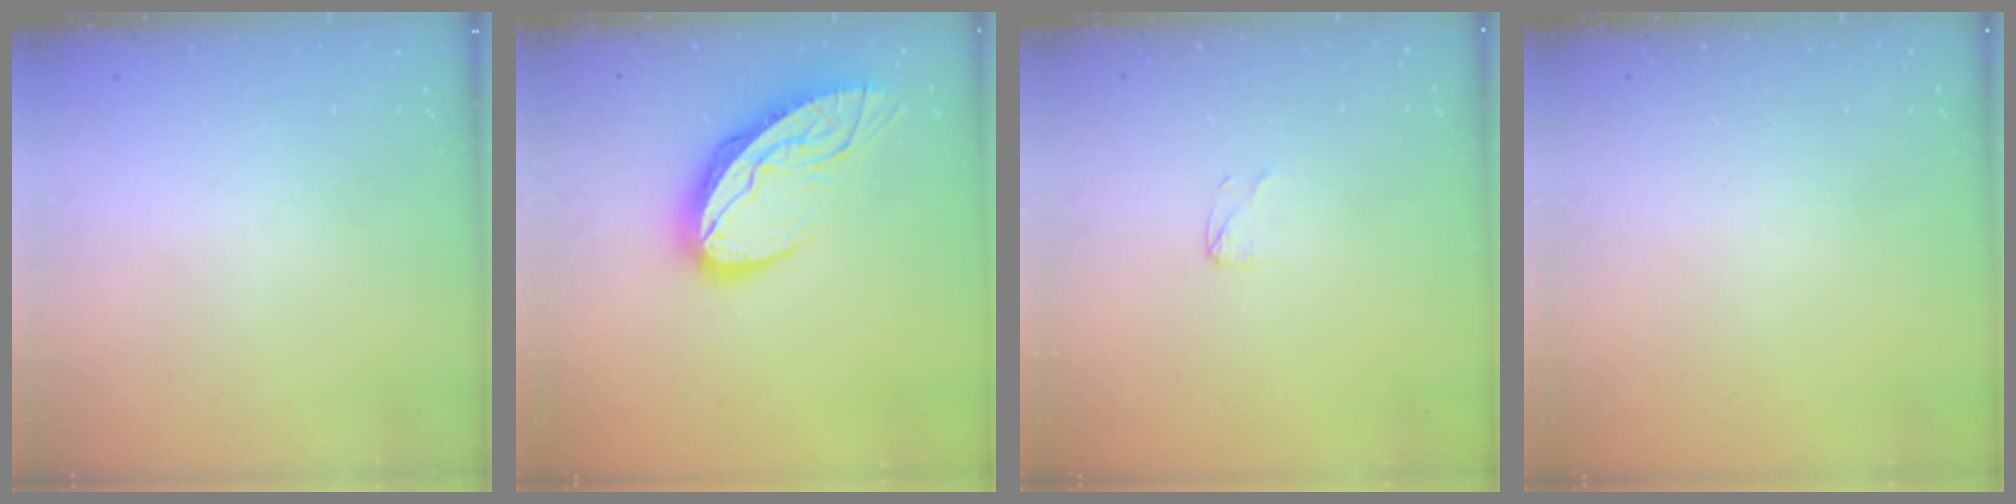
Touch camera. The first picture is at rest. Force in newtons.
{"total": 12.8, "press": 12.8, "slide": 1.6}
{"total": 2.6, "press": 2.6, "slide": 0.2}
{"total": 0.0}